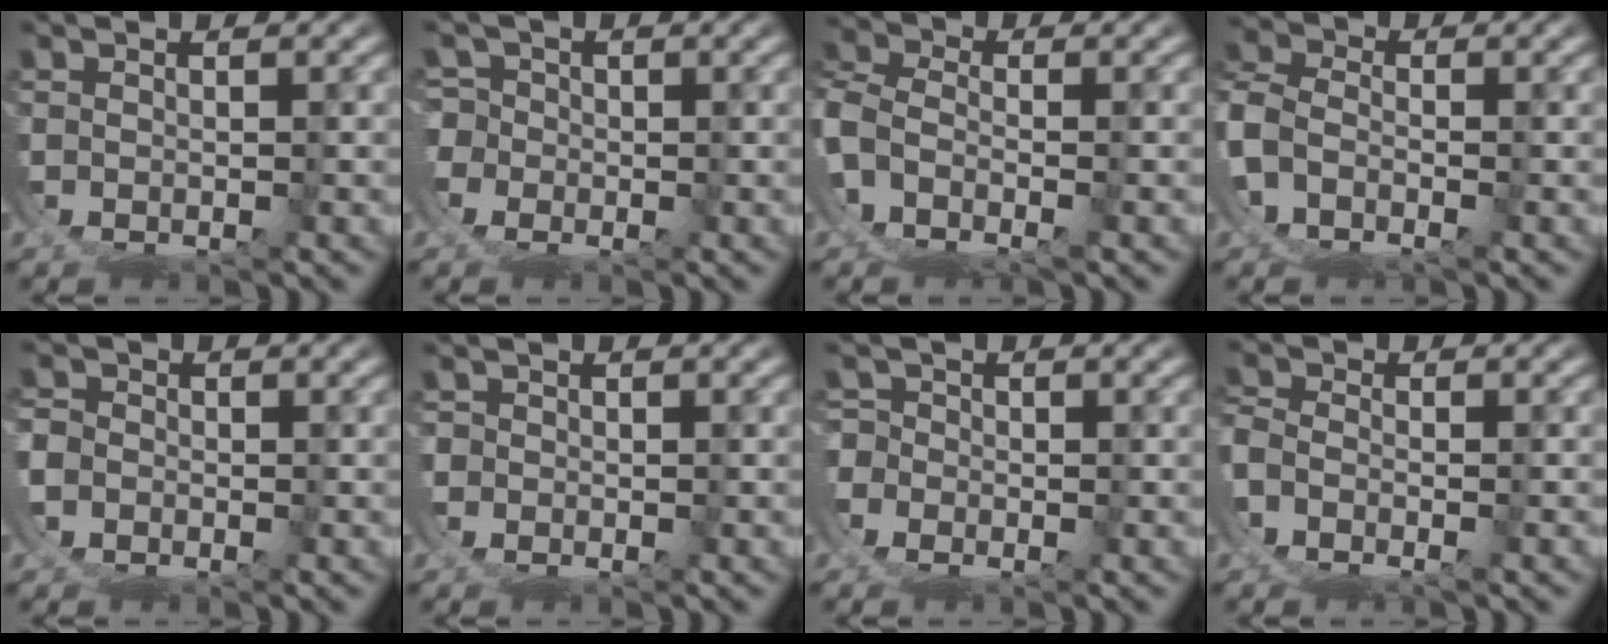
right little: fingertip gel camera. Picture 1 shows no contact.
{"total": 4.1, "force": [-1.3, 3.8, 0.0], "torque": [-0.028, -0.032, -0.016]}
{"total": 5.9, "force": [-2.9, 4.4, 2.6], "torque": [-0.091, -0.038, -0.036]}
{"total": 6.8, "force": [-3.2, 5.5, 2.3], "torque": [-0.096, -0.036, -0.044]}
{"total": 2.6, "force": [-1.0, 2.4, -0.3], "torque": [-0.023, -0.022, -0.011]}
{"total": 1.1, "force": [-0.3, 1.0, -0.4], "torque": [-0.007, -0.010, -0.002]}
{"total": 3.6, "force": [-1.9, 3.0, -0.2], "torque": [-0.014, -0.025, -0.027]}
{"total": 4.1, "force": [-2.8, 2.7, 1.4], "torque": [-0.053, -0.028, -0.036]}